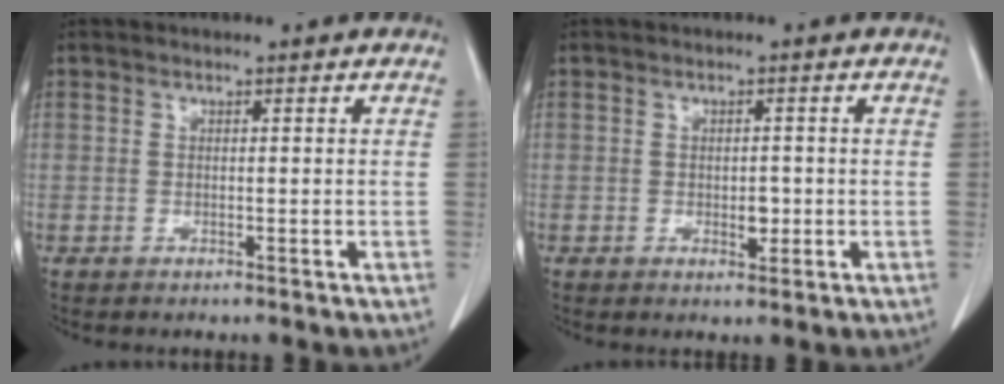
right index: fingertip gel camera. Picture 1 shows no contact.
{"total": 2.0, "force": [-0.4, 1.1, 1.6], "torque": [-0.020, 0.001, -0.002]}